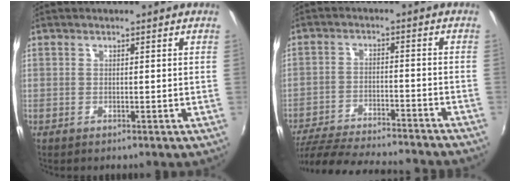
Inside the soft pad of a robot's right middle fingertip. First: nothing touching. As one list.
[{"total": 21.8, "force": [-19.4, 3.2, 9.4], "torque": [-0.185, -0.032, -0.286]}]